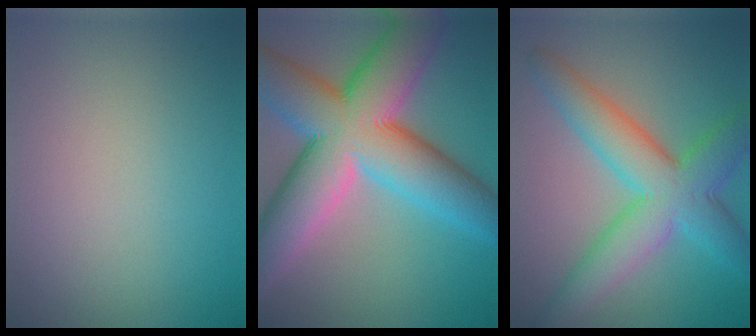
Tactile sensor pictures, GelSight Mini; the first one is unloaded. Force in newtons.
{"total": 14.6, "press": 14.6, "slide": 0.7}
{"total": 7.9, "press": 7.9, "slide": 0.1}